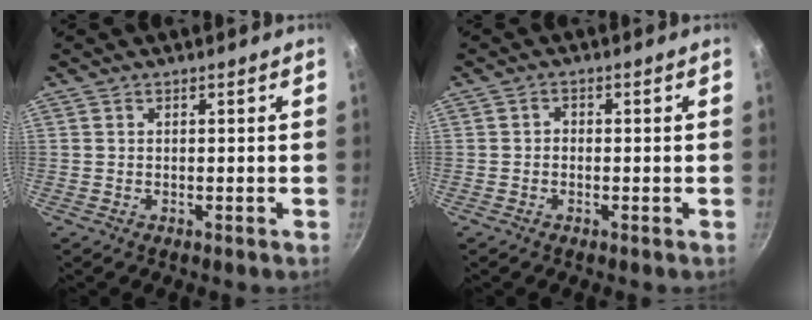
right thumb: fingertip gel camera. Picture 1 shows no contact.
{"total": 1.1, "force": [-0.4, 0.9, 0.5], "torque": [-0.007, 0.007, -0.009]}